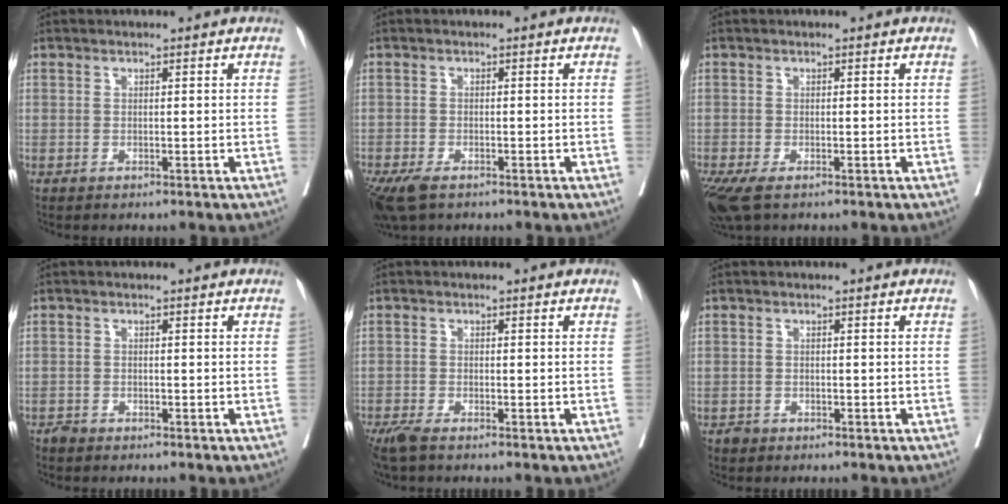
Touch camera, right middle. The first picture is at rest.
{"total": 6.4, "force": [-4.4, 2.7, 3.8], "torque": [-0.077, -0.015, -0.075]}
{"total": 5.4, "force": [-3.5, 2.1, 3.5], "torque": [-0.071, -0.017, -0.063]}
{"total": 1.0, "force": [-0.9, 0.3, 0.0], "torque": [-0.002, 0.001, -0.019]}
{"total": 3.1, "force": [-2.5, 0.4, 1.8], "torque": [-0.038, -0.010, -0.049]}
{"total": 1.1, "force": [-0.8, 0.7, -0.1], "torque": [-0.003, 0.003, -0.016]}